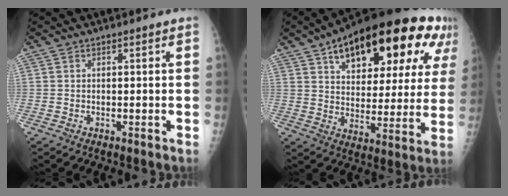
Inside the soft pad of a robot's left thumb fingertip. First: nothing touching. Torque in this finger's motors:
{"motor_torque": [1.27, 1.34, 1.81, -0.96, 0.18]}